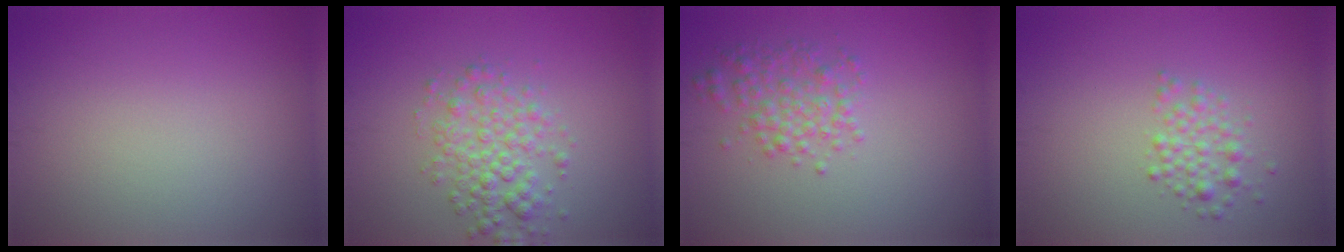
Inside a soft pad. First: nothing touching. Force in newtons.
{"total": 3.6, "press": 3.6, "slide": 0.1}
{"total": 2.6, "press": 2.6, "slide": 0.0}
{"total": 2.1, "press": 2.1, "slide": 0.0}